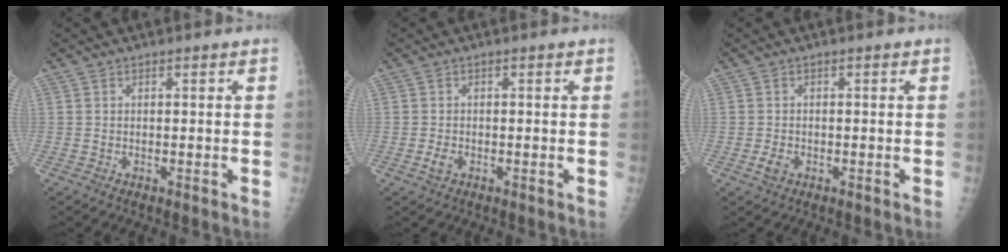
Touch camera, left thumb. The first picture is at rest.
{"total": 1.7, "force": [-0.6, 1.1, 1.1], "torque": [-0.022, 0.000, -0.012]}
{"total": 2.0, "force": [-0.7, 1.4, 1.2], "torque": [-0.022, 0.000, -0.013]}